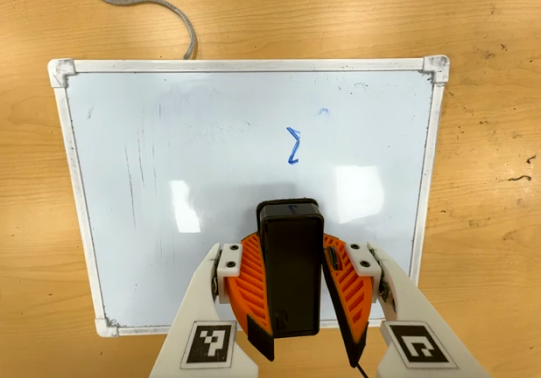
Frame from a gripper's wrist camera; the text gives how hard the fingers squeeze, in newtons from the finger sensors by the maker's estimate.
{"total": 8.0, "left": 8.5, "right": 7.5}